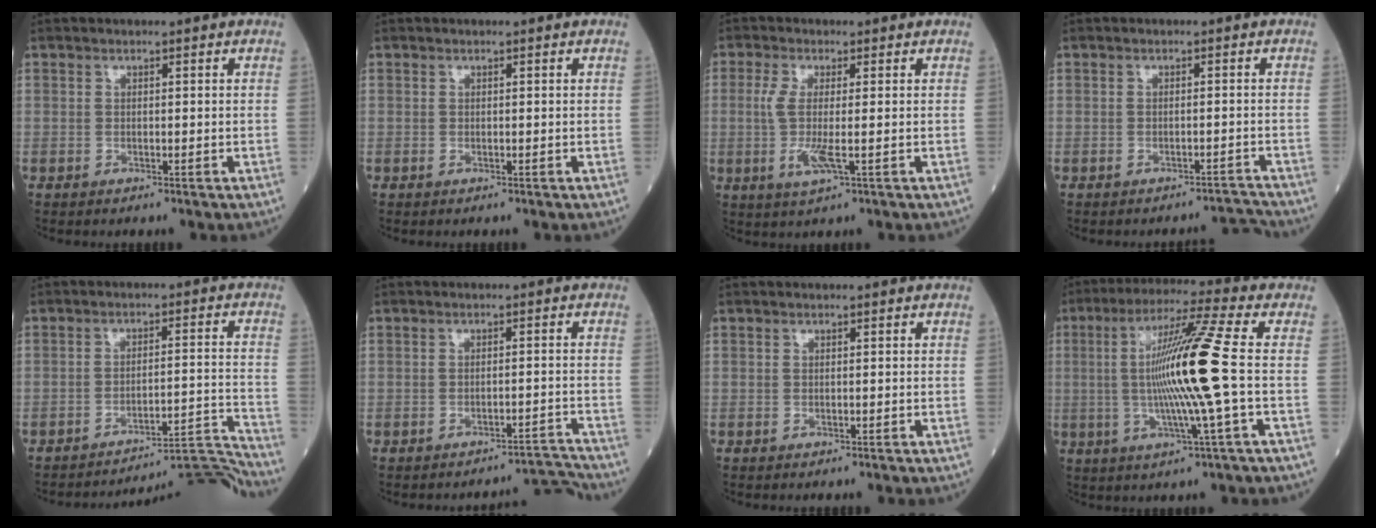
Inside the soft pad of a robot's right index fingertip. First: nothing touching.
{"total": 0.0}
{"total": 5.1, "force": [-0.6, 0.7, 5.1], "torque": [-0.112, -0.012, -0.014]}
{"total": 2.9, "force": [-2.7, -0.8, -0.6], "torque": [0.021, 0.001, -0.033]}
{"total": 12.5, "force": [-12.1, -3.2, -0.2], "torque": [0.030, 0.025, -0.175]}
{"total": 4.7, "force": [-4.3, -1.3, -1.0], "torque": [0.034, 0.010, -0.057]}
{"total": 0.0}
{"total": 13.8, "force": [-0.3, -2.1, 13.6], "torque": [-0.257, -0.003, -0.010]}